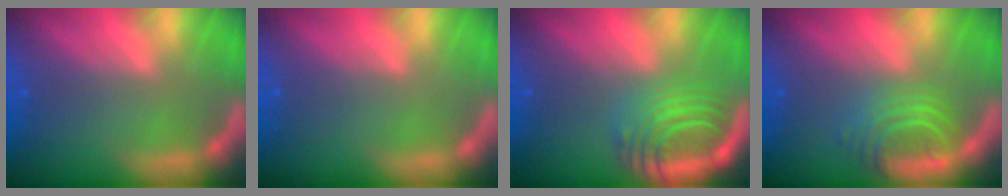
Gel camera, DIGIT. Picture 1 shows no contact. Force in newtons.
{"total": 0.0}
{"total": 7.5}
{"total": 5.0}